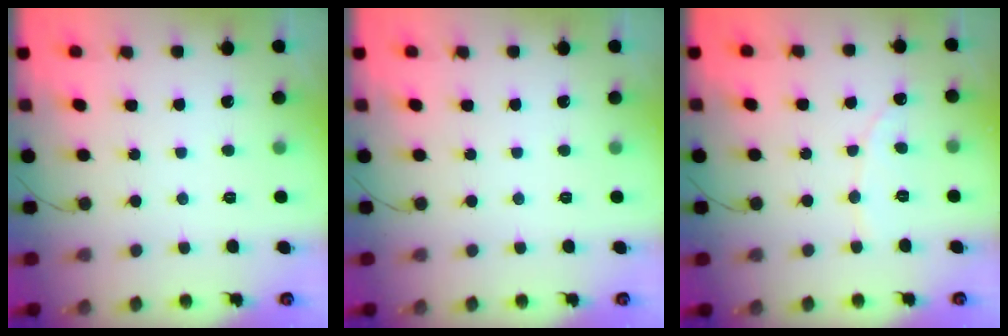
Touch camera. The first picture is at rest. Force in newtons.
{"total": 0.0}
{"total": 1.9, "press": 1.8, "slide": 0.2}